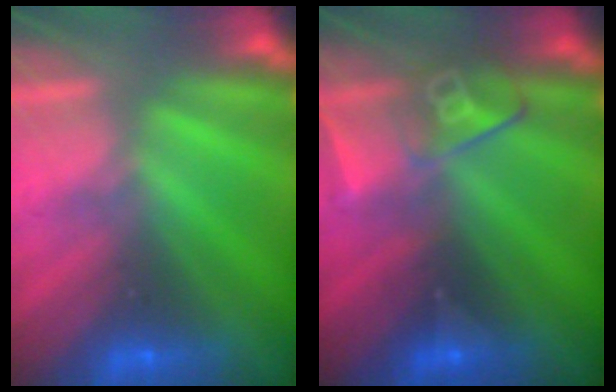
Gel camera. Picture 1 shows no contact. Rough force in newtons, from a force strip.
{"total": 2.6}